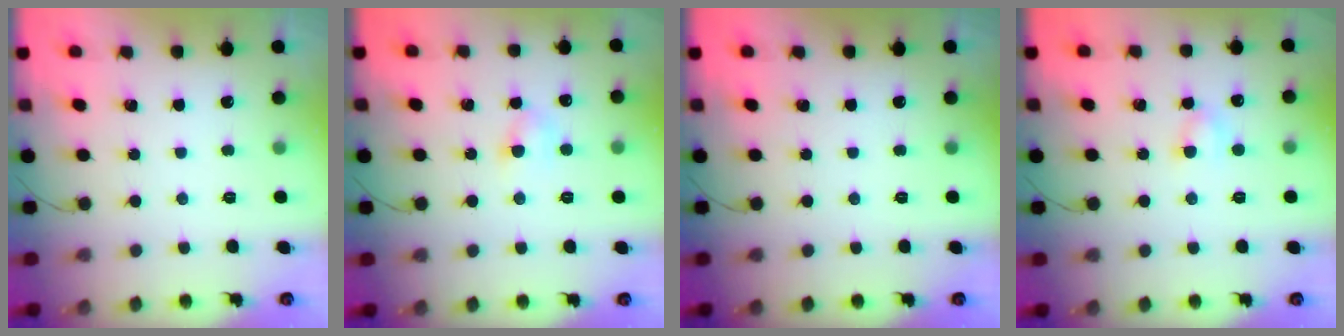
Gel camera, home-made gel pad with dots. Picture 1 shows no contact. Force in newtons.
{"total": 4.2, "press": 4.0, "slide": 1.3}
{"total": 0.0}
{"total": 3.6, "press": 3.5, "slide": 1.1}